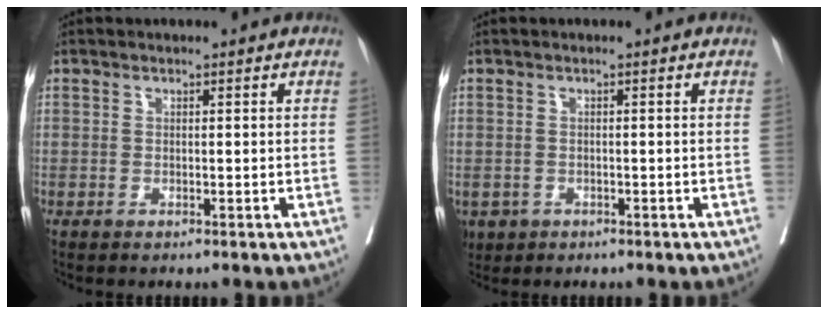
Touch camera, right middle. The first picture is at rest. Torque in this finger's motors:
{"motor_torque": [-0.01, 0.00, -0.02, 0.00]}